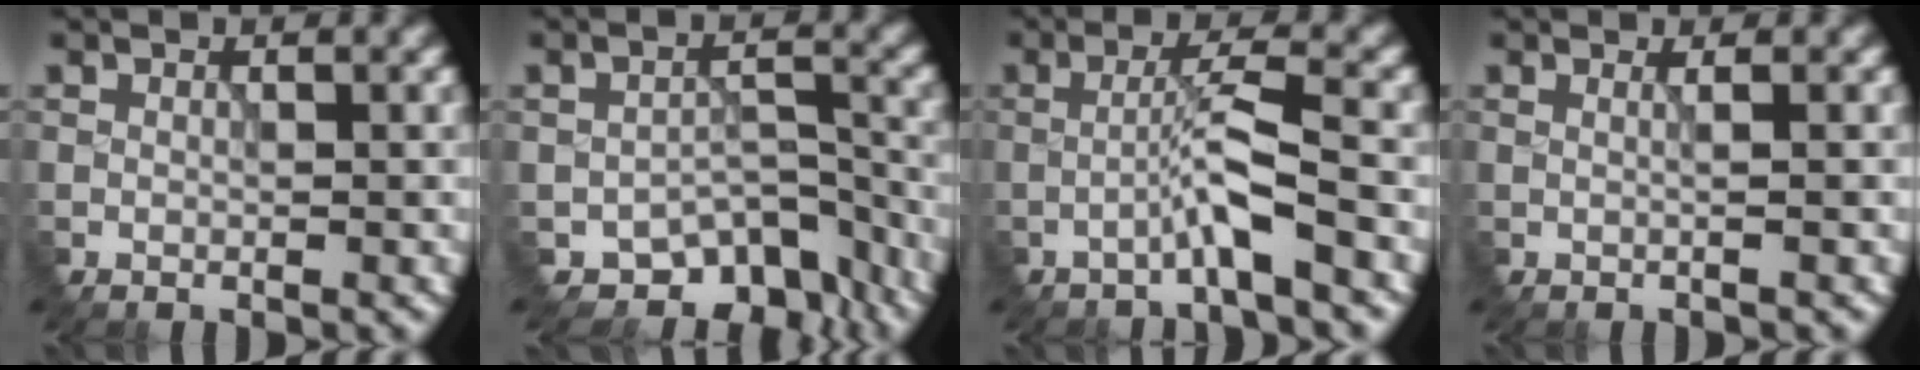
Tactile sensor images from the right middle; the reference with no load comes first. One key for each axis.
{"total": 5.9, "fx": -4.3, "fy": 3.4, "fz": 2.3, "tx": -0.017, "ty": -0.015, "tz": -0.058}
{"total": 3.3, "fx": -1.5, "fy": -0.1, "fz": 3.0, "tx": -0.057, "ty": 0.016, "tz": -0.038}
{"total": 1.6, "fx": 0.3, "fy": 0.8, "fz": 1.4, "tx": -0.011, "ty": 0.003, "tz": -0.016}